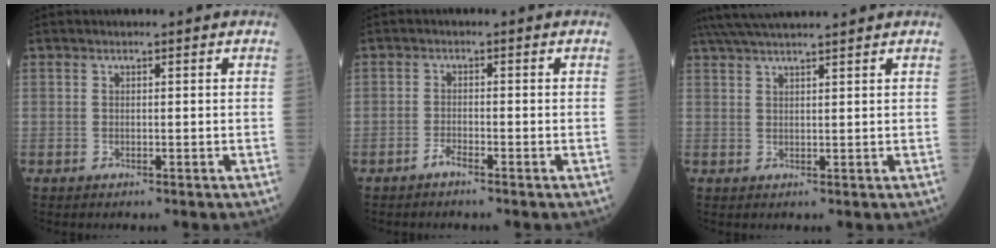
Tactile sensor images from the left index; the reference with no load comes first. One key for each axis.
{"total": 1.3, "fx": -1.1, "fy": 0.0, "fz": 0.6, "tx": -0.016, "ty": 0.000, "tz": -0.023}
{"total": 9.1, "fx": 8.1, "fy": -0.3, "fz": 4.2, "tx": -0.072, "ty": 0.035, "tz": 0.129}